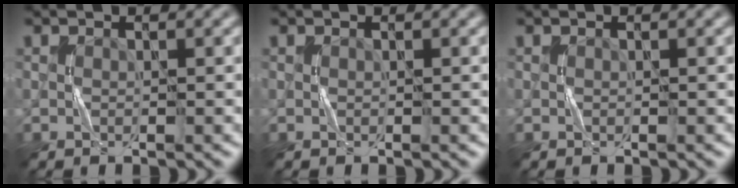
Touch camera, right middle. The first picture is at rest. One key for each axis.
{"total": 0.0}
{"total": 0.0}